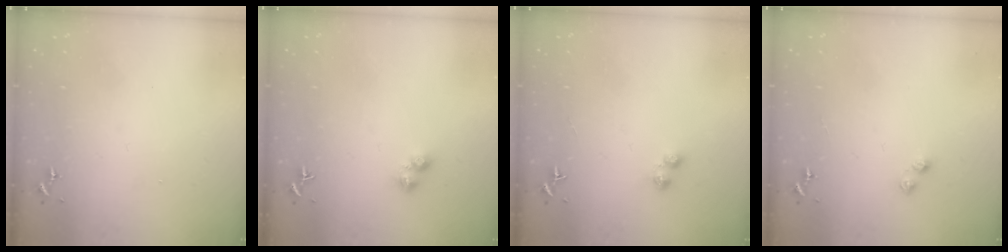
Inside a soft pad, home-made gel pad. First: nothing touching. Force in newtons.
{"total": 3.3, "press": 3.3, "slide": 0.5}
{"total": 3.6, "press": 3.6, "slide": 0.5}
{"total": 3.0, "press": 2.9, "slide": 0.4}